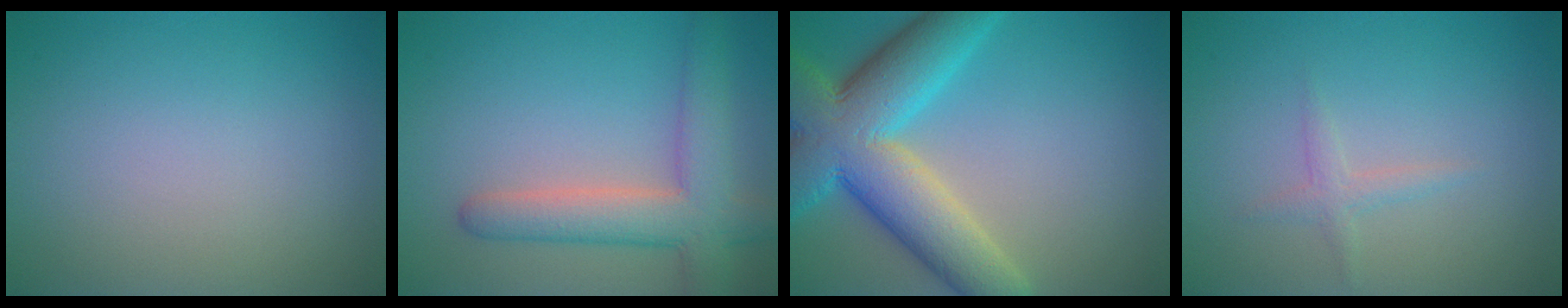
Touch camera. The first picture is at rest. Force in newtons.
{"total": 5.8, "press": 5.8, "slide": 0.5}
{"total": 11.3, "press": 11.3, "slide": 0.5}
{"total": 1.2, "press": 1.2, "slide": 0.0}